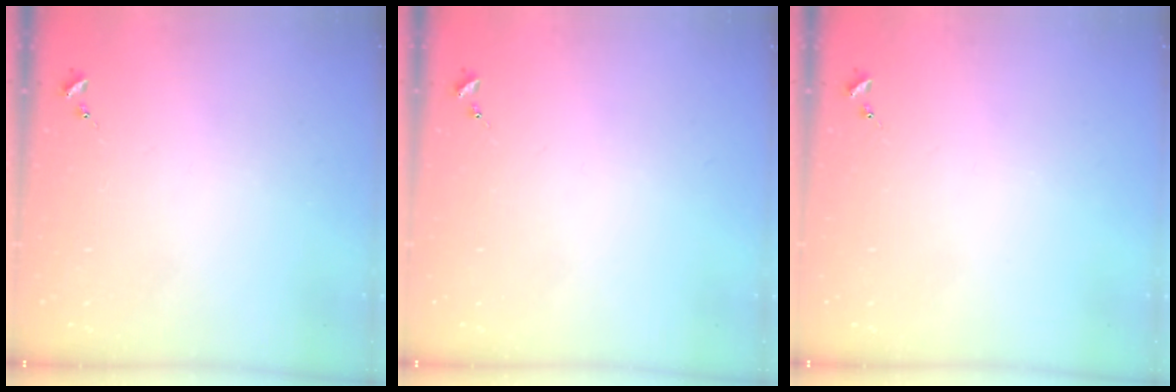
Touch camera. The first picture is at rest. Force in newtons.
{"total": 0.0}
{"total": 0.0}